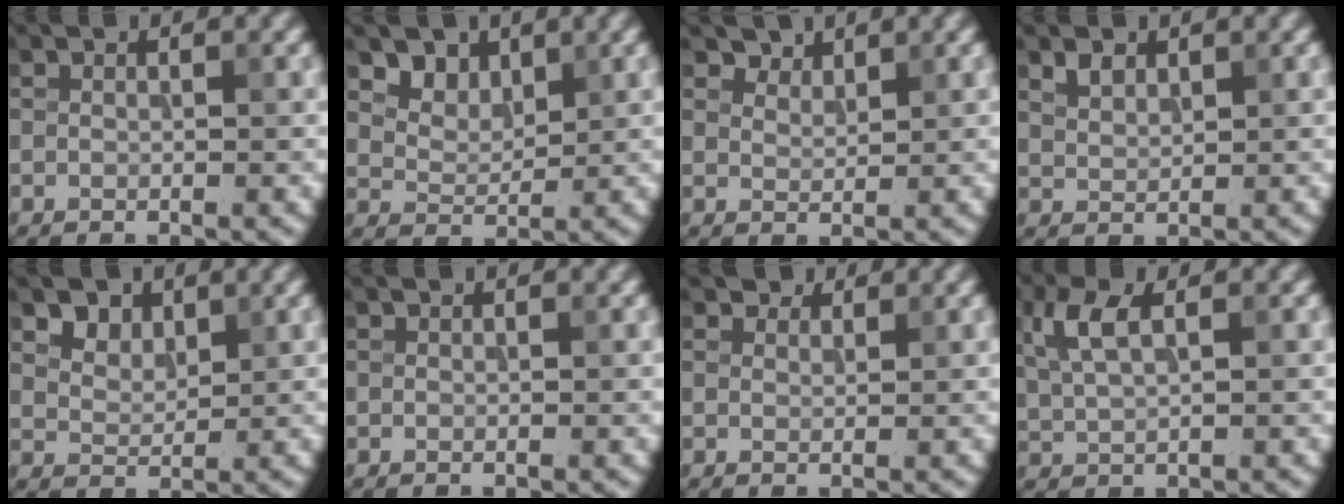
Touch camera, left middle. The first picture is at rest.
{"total": 3.1, "force": [2.1, 2.1, 1.1], "torque": [-0.031, -0.022, 0.052]}
{"total": 2.1, "force": [2.0, 0.8, 0.3], "torque": [-0.013, -0.008, 0.039]}
{"total": 1.5, "force": [1.1, 0.9, 0.6], "torque": [-0.013, 0.002, 0.025]}
{"total": 3.1, "force": [2.1, 2.0, 1.2], "torque": [-0.034, -0.013, 0.053]}
{"total": 0.0}
{"total": 1.6, "force": [1.4, 0.6, 0.2], "torque": [-0.009, -0.003, 0.015]}
{"total": 3.6, "force": [1.3, 1.6, 2.9], "torque": [-0.068, 0.007, 0.027]}